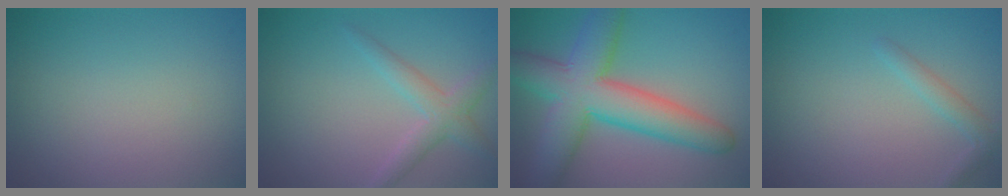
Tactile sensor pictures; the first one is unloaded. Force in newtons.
{"total": 2.6, "press": 2.6, "slide": 0.0}
{"total": 9.1, "press": 9.1, "slide": 0.4}
{"total": 1.6, "press": 1.6, "slide": 0.1}